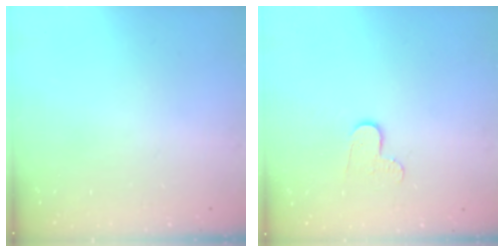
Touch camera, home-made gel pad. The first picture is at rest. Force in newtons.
{"total": 6.2, "press": 6.1, "slide": 0.5}